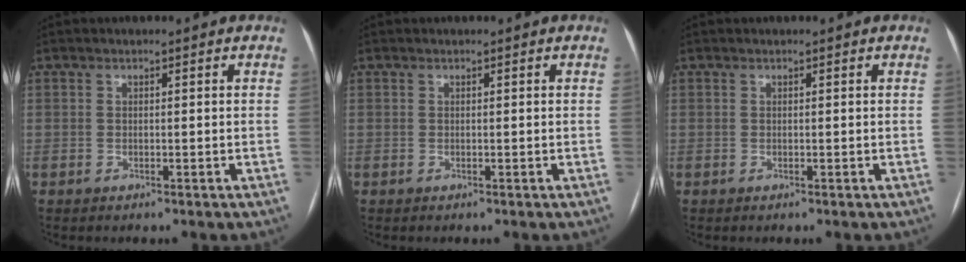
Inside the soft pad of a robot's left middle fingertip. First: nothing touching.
{"total": 0.0}
{"total": 0.0}